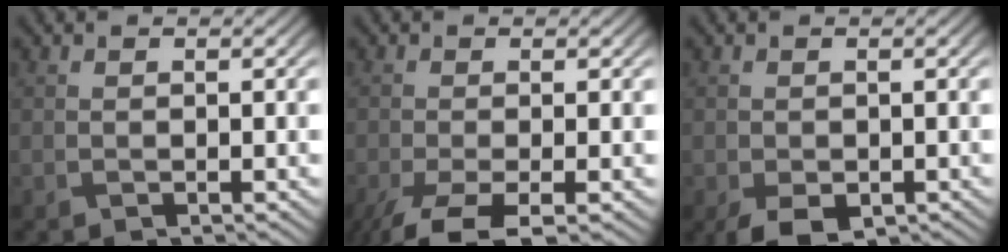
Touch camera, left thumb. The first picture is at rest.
{"total": 6.2, "force": [-3.8, 1.7, 4.5], "torque": [-0.097, -0.019, -0.072]}
{"total": 3.5, "force": [-2.0, 2.0, 2.1], "torque": [-0.044, -0.013, -0.030]}